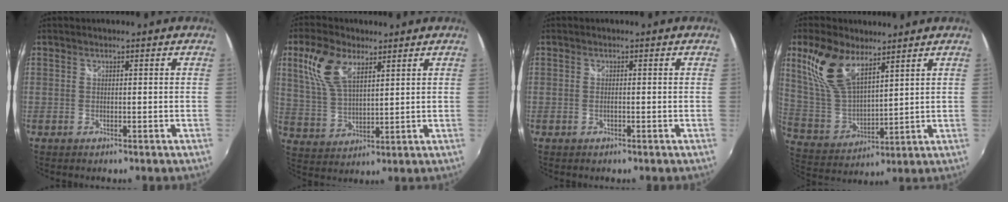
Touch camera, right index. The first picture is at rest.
{"total": 10.6, "force": [5.4, 5.3, 7.4], "torque": [-0.155, 0.017, 0.114]}
{"total": 0.6, "force": [-0.3, 0.2, 0.4], "torque": [-0.010, -0.001, -0.005]}
{"total": 14.1, "force": [8.4, 6.8, 9.0], "torque": [-0.191, 0.012, 0.180]}